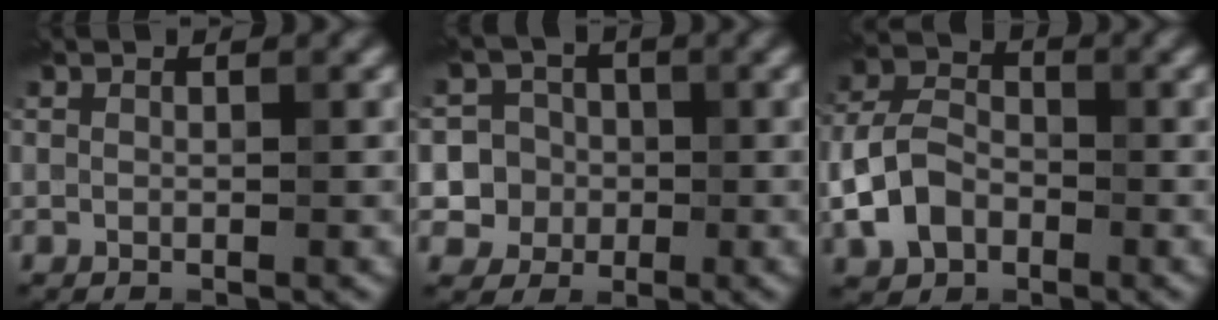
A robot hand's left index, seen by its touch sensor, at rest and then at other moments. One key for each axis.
{"total": 6.5, "fx": -0.6, "fy": 6.4, "fz": 1.3, "tx": -0.005, "ty": 0.017, "tz": -0.022}
{"total": 5.2, "fx": -1.8, "fy": 3.7, "fz": 3.0, "tx": -0.064, "ty": 0.004, "tz": -0.042}